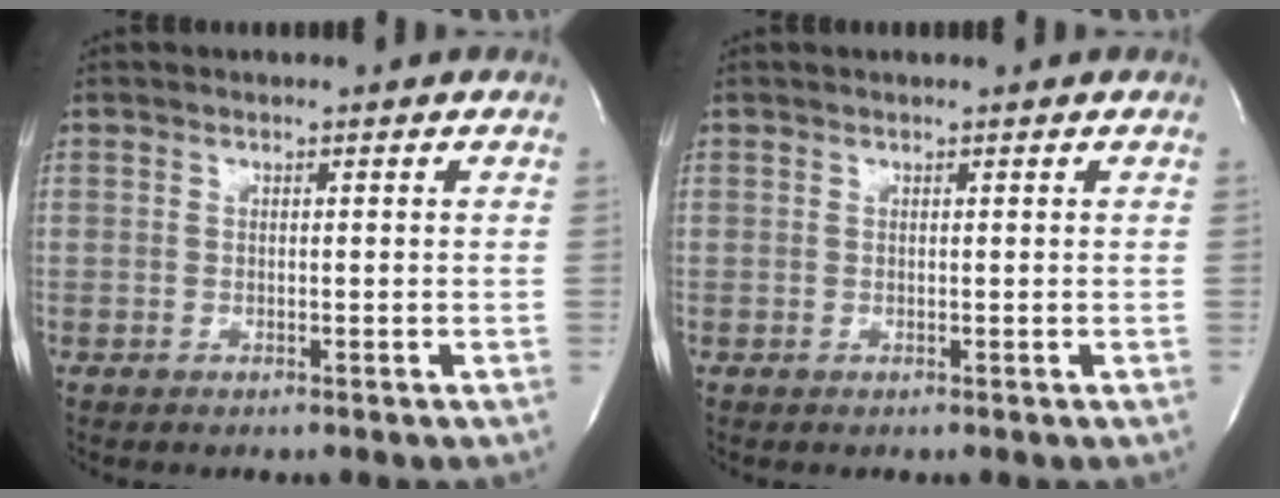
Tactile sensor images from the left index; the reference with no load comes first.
{"total": 1.0, "force": [0.9, 0.0, 0.5], "torque": [-0.005, 0.007, 0.014]}